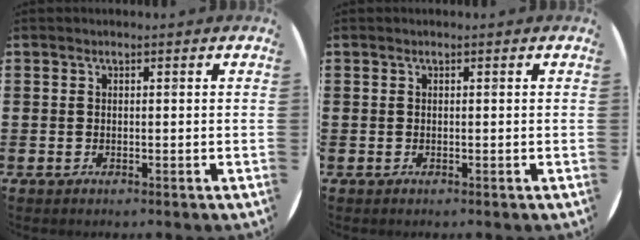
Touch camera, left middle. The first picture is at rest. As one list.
[{"total": 0.0}]